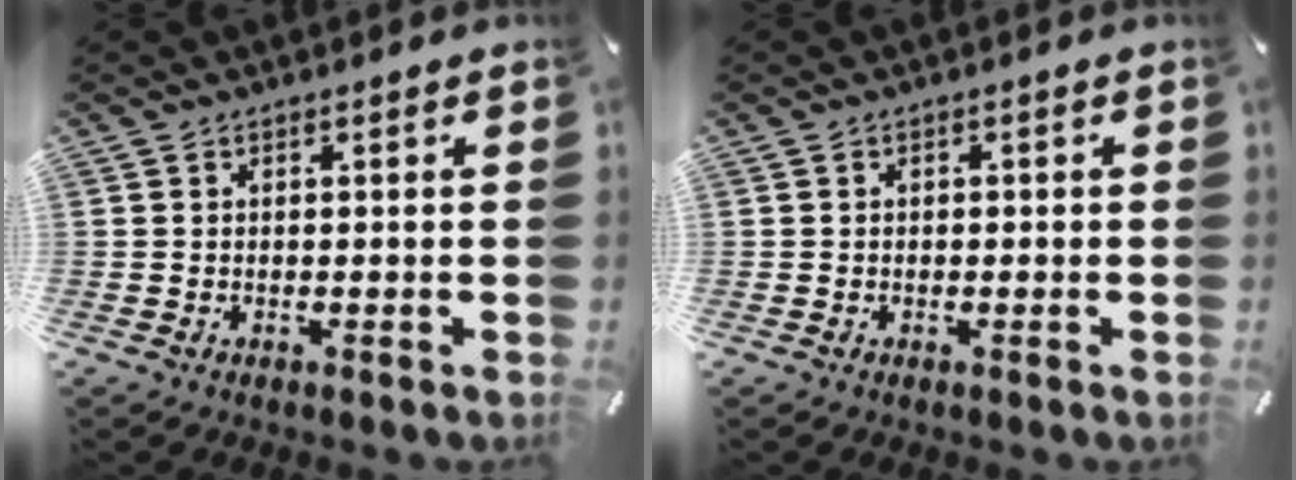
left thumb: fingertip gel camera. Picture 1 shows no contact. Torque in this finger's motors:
{"motor_torque": [-0.18, -0.19, 0.07, 0.00, 0.04]}